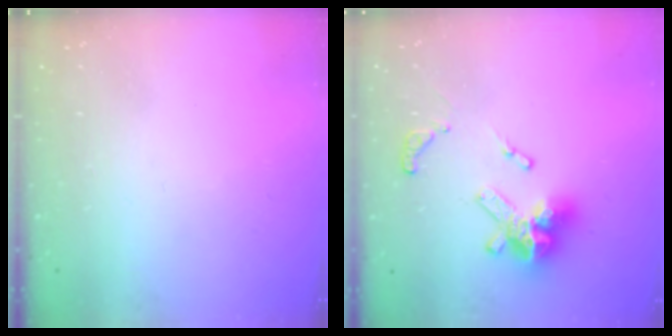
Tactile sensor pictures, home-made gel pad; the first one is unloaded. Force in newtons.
{"total": 14.9, "press": 14.8, "slide": 1.7}